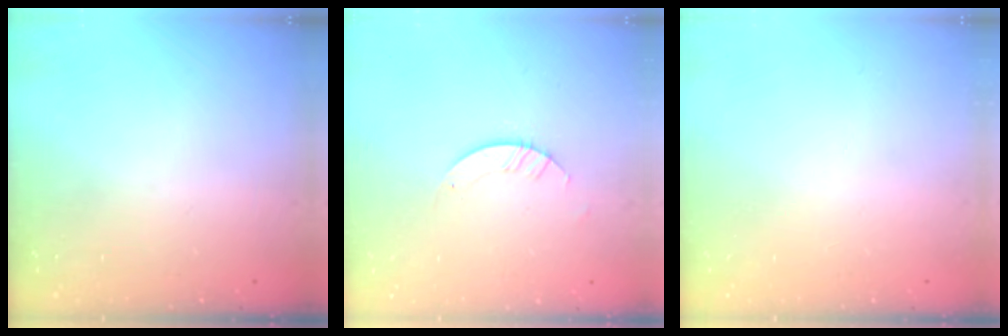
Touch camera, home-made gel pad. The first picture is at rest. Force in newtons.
{"total": 2.8, "press": 2.8, "slide": 0.2}
{"total": 0.0}